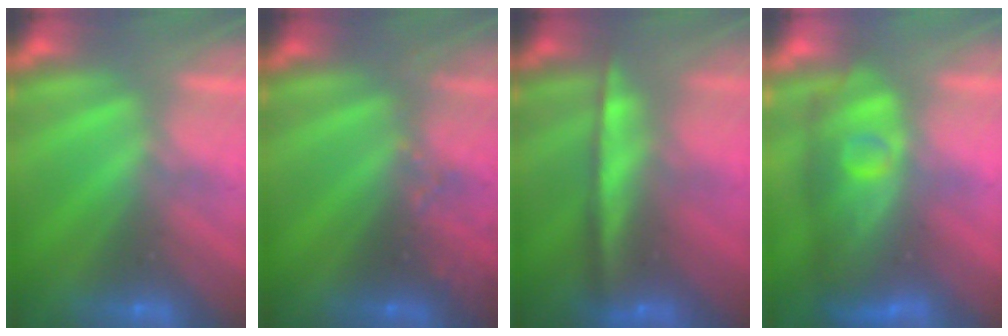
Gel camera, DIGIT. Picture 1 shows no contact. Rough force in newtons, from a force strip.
{"total": 2.9}
{"total": 7.8}
{"total": 4.0}